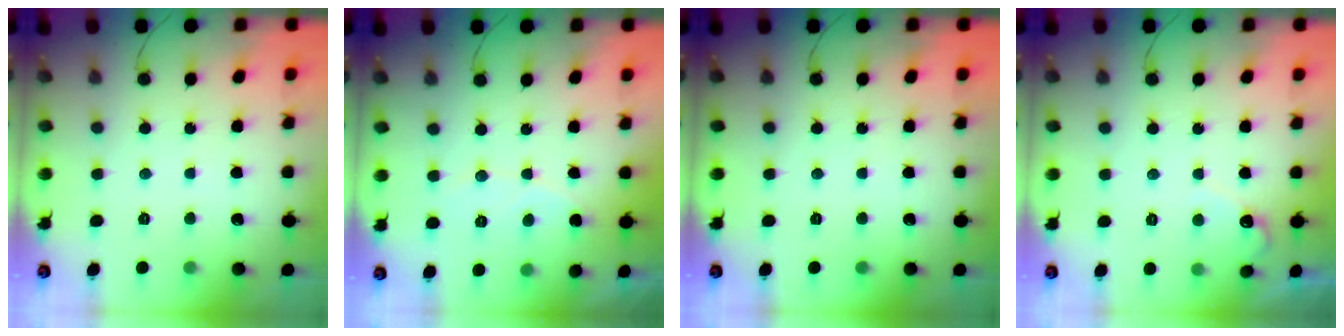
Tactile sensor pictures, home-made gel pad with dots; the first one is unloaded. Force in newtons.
{"total": 4.2, "press": 4.1, "slide": 0.3}
{"total": 0.0}
{"total": 4.1, "press": 4.1, "slide": 0.3}